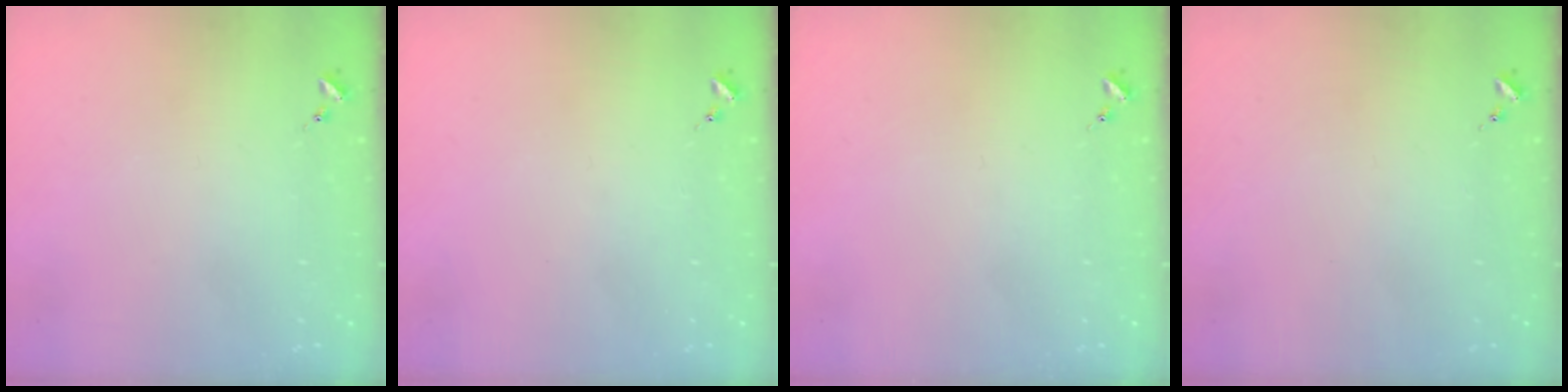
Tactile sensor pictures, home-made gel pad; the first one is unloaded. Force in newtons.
{"total": 0.0}
{"total": 0.0}
{"total": 0.0}